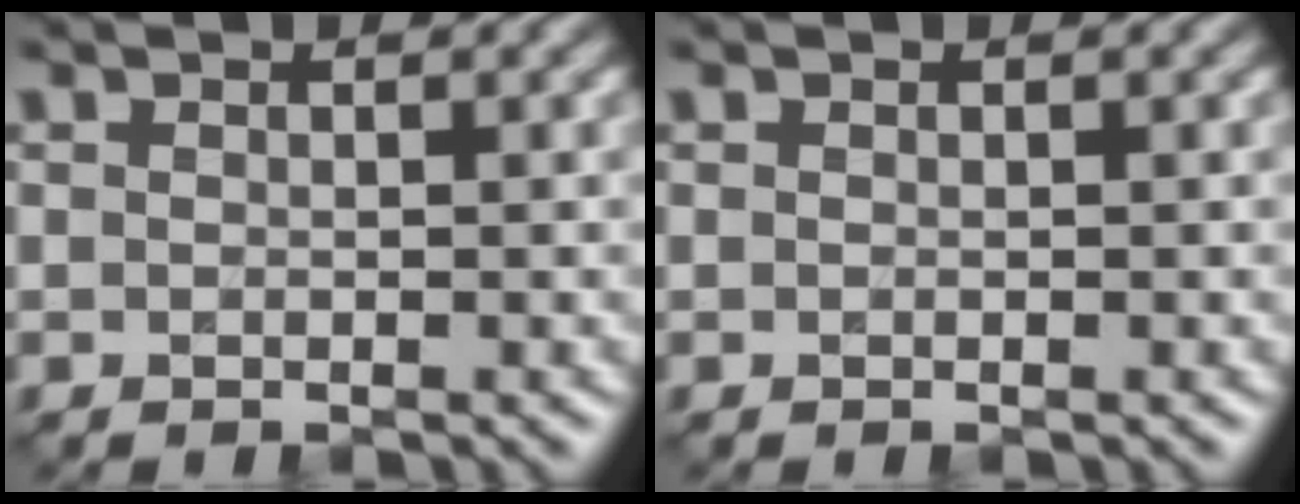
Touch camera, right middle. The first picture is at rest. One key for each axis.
{"total": 0.0}